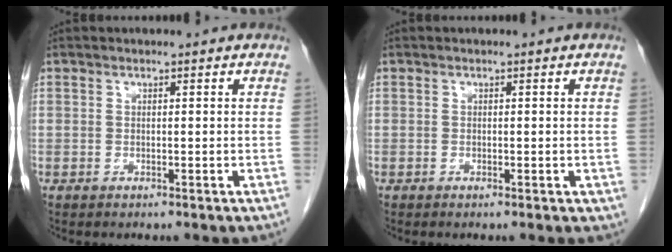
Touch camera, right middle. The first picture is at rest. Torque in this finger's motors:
{"motor_torque": [0.67, -0.61, 0.25, 0.04]}